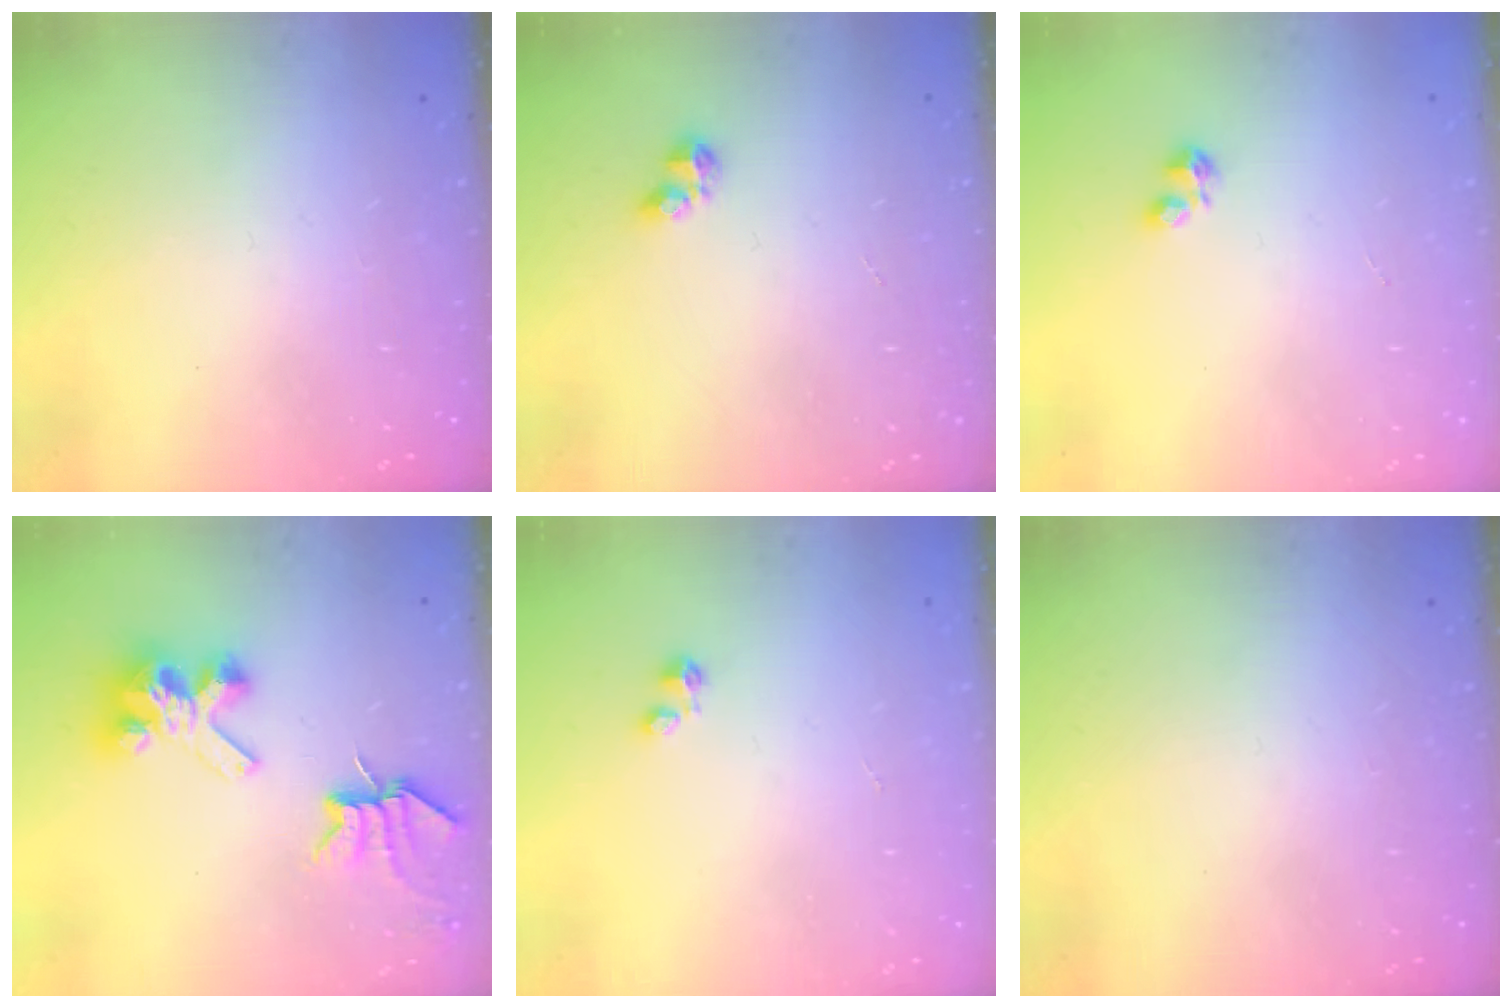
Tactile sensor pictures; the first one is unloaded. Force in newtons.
{"total": 3.3, "press": 3.3, "slide": 0.4}
{"total": 1.5, "press": 1.5, "slide": 0.3}
{"total": 8.1, "press": 8.1, "slide": 0.6}
{"total": 0.0}
{"total": 0.0}